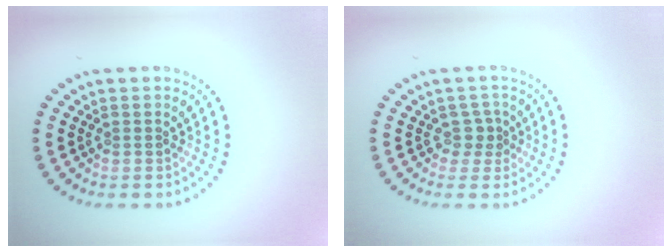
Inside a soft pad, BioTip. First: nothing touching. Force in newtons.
{"total": 1.5, "press": 1.1, "slide": 1.1}